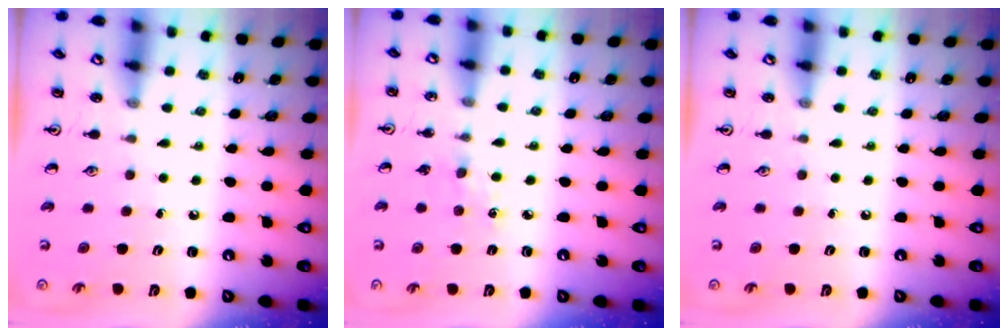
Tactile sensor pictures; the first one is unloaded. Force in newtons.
{"total": 2.8, "press": 2.7, "slide": 0.4}
{"total": 0.0}